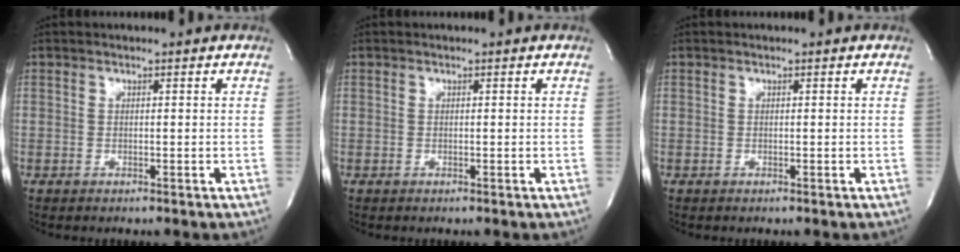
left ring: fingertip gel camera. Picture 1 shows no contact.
{"total": 0.0}
{"total": 0.0}